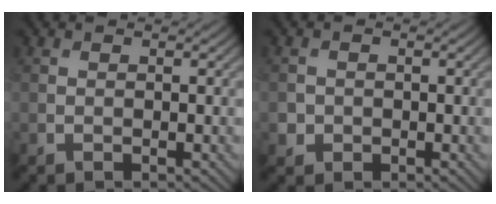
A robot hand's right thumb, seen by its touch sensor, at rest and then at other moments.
{"total": 1.6, "force": [-0.5, 1.5, 0.2], "torque": [0.001, -0.005, -0.012]}